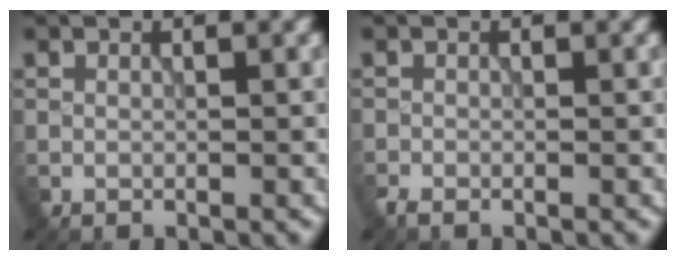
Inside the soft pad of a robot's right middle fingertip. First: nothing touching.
{"total": 1.0, "force": [-0.9, 0.3, 0.3], "torque": [-0.007, -0.003, -0.022]}